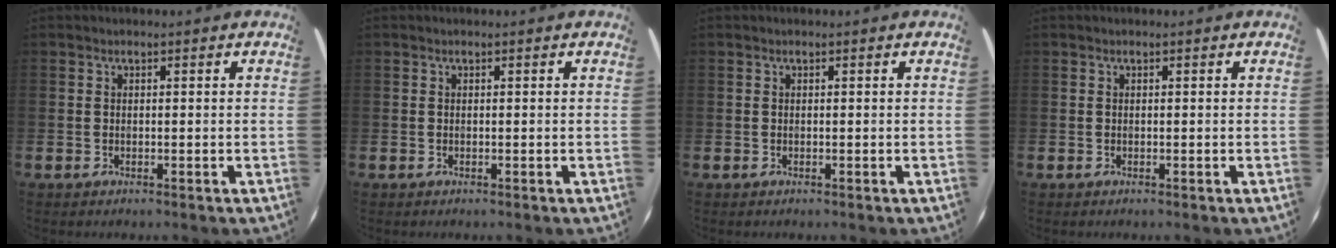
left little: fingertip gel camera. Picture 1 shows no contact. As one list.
[{"total": 0.0}, {"total": 0.0}, {"total": 0.0}]